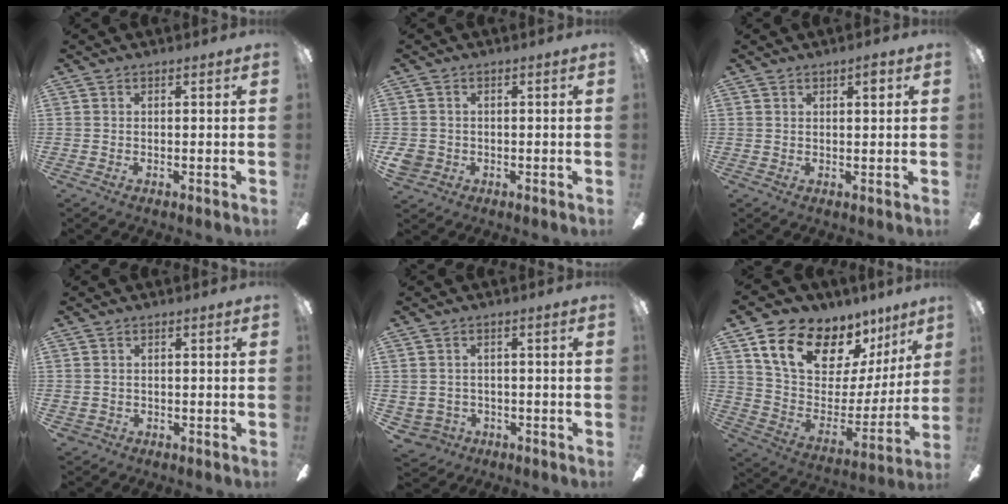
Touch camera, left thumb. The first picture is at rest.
{"total": 3.8, "force": [-0.7, 3.6, 1.2], "torque": [-0.036, 0.006, -0.013]}
{"total": 2.3, "force": [1.4, 0.8, 1.6], "torque": [-0.018, -0.004, 0.021]}
{"total": 1.0, "force": [0.0, 1.0, 0.2], "torque": [-0.006, 0.003, -0.004]}
{"total": 2.8, "force": [-0.8, 2.7, 0.4], "torque": [-0.028, 0.000, -0.018]}
{"total": 18.6, "force": [13.1, 9.8, 9.0], "torque": [-0.161, -0.087, 0.238]}